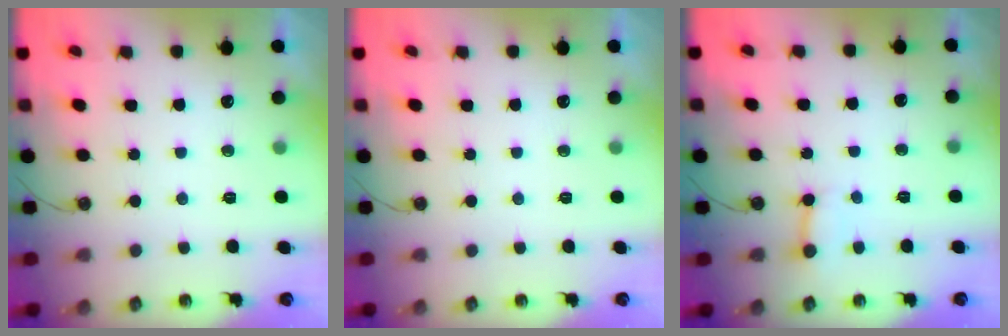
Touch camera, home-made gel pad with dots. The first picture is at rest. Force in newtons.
{"total": 0.0}
{"total": 3.9, "press": 3.9, "slide": 0.2}